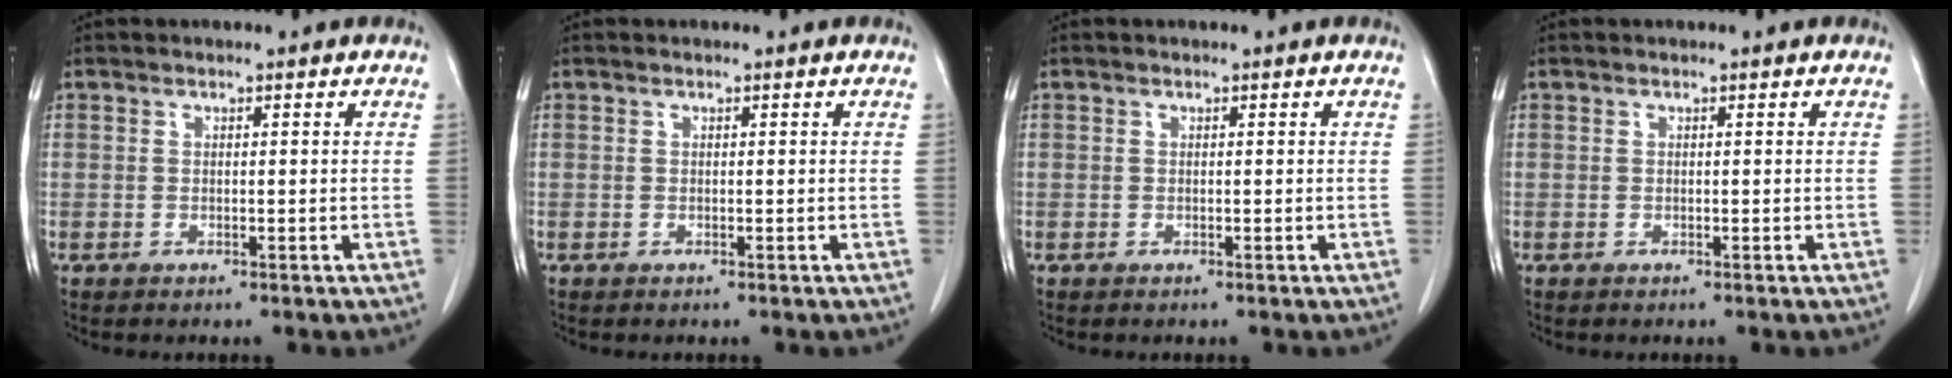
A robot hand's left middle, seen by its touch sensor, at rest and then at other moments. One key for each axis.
{"total": 0.0}
{"total": 0.0}
{"total": 0.0}